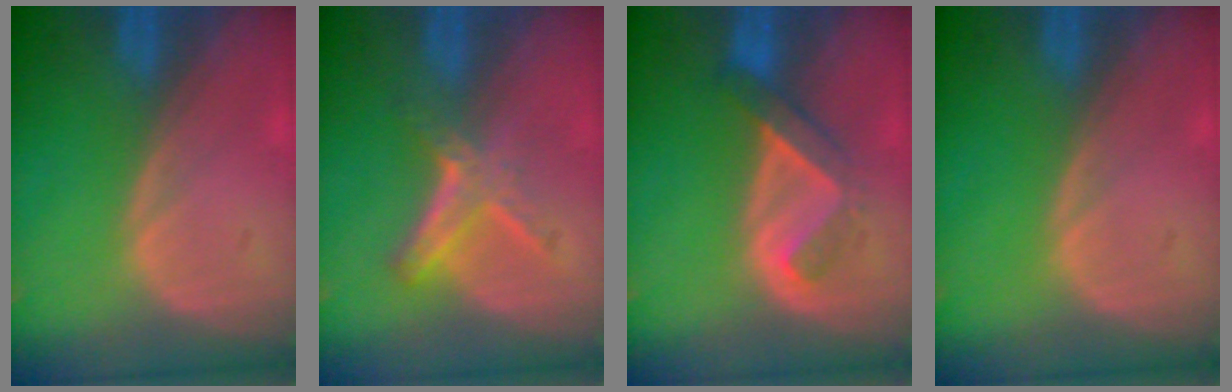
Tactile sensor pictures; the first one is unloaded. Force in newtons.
{"total": 5.8, "press": 5.2, "slide": 2.5}
{"total": 5.2, "press": 4.6, "slide": 2.4}
{"total": 0.0}